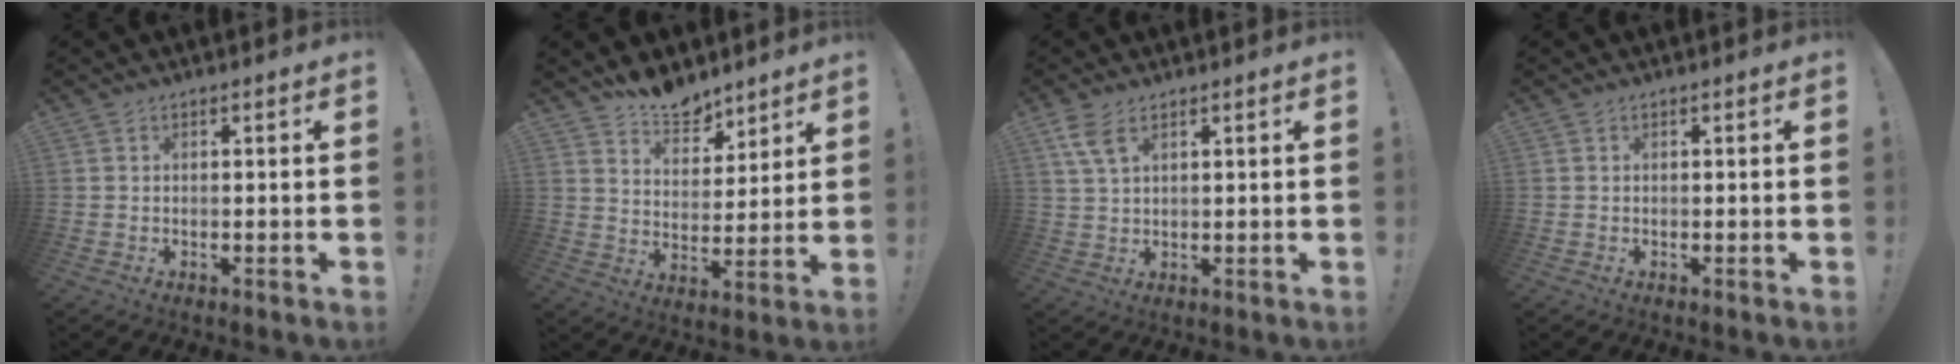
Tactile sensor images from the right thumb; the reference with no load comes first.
{"total": 9.5, "force": [8.2, 4.4, 2.0], "torque": [-0.029, -0.065, 0.156]}
{"total": 4.9, "force": [2.8, 1.8, 3.6], "torque": [-0.072, -0.006, 0.052]}
{"total": 0.0}